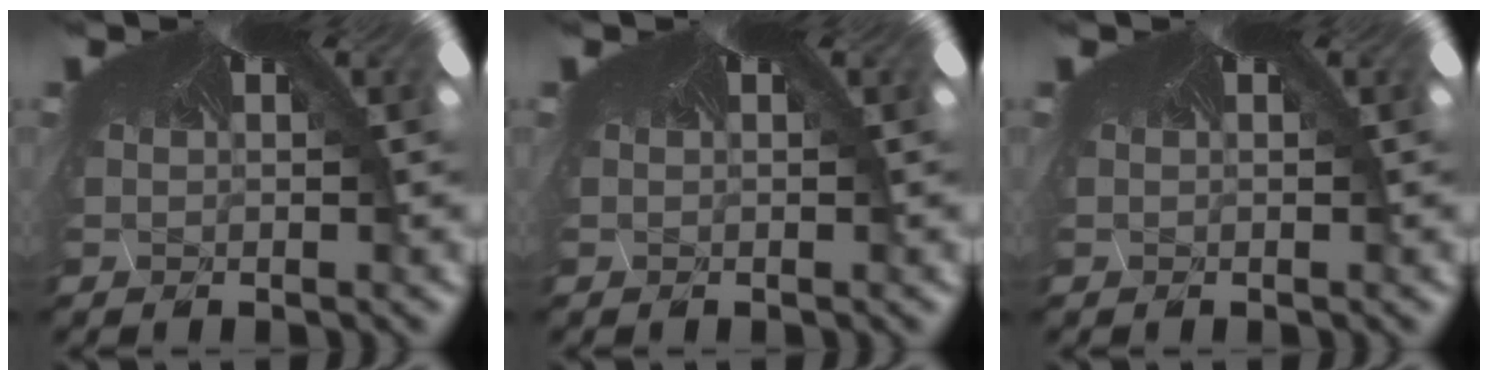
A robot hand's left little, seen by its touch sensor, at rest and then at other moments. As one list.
[{"total": 0.0}, {"total": 0.0}]